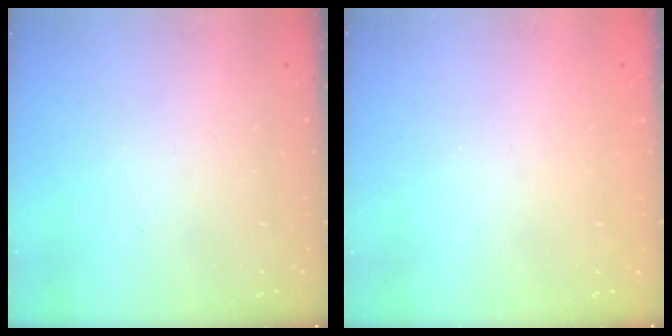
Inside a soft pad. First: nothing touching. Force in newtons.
{"total": 0.9, "press": 0.9, "slide": 0.4}